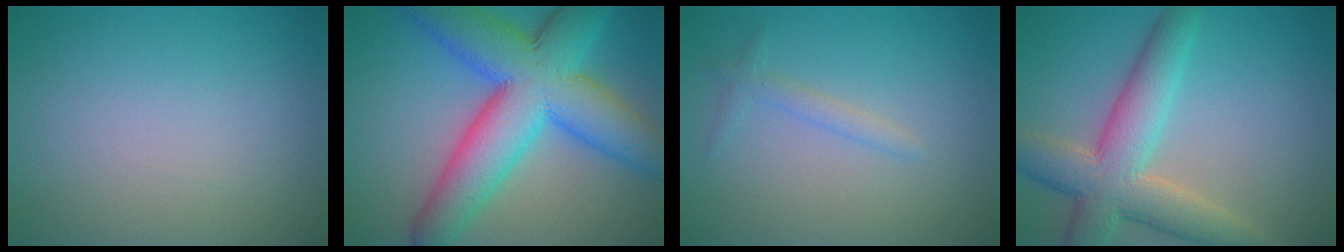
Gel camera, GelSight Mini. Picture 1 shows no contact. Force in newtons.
{"total": 12.6, "press": 12.6, "slide": 0.2}
{"total": 1.3, "press": 1.3, "slide": 0.0}
{"total": 7.7, "press": 7.7, "slide": 0.5}